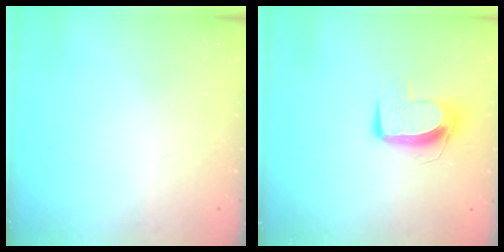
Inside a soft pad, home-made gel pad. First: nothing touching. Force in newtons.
{"total": 10.3, "press": 10.3, "slide": 0.2}